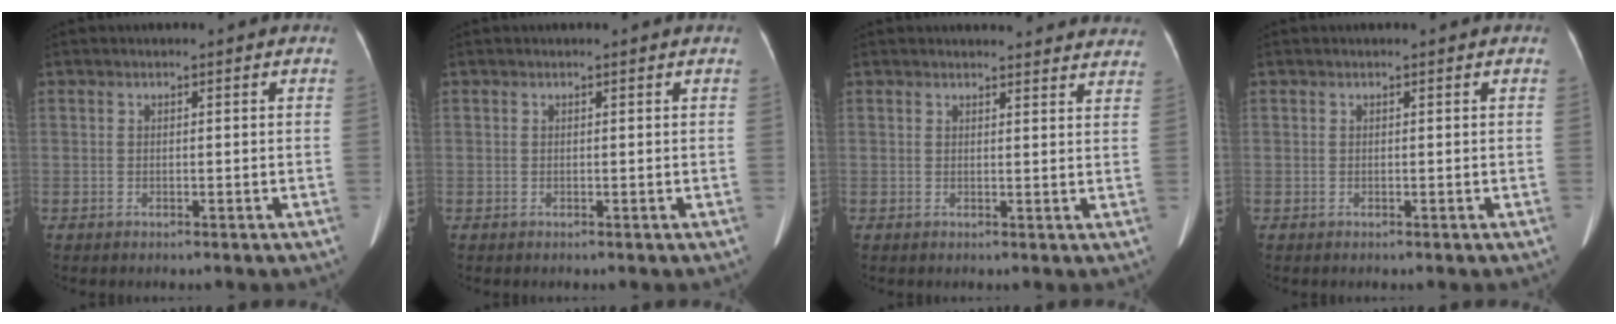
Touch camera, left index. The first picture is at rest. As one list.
[{"total": 0.6, "force": [0.6, 0.0, 0.1], "torque": [-0.007, -0.002, 0.006]}, {"total": 14.1, "force": [13.6, 2.5, 2.7], "torque": [-0.003, -0.015, 0.133]}, {"total": 0.0}]